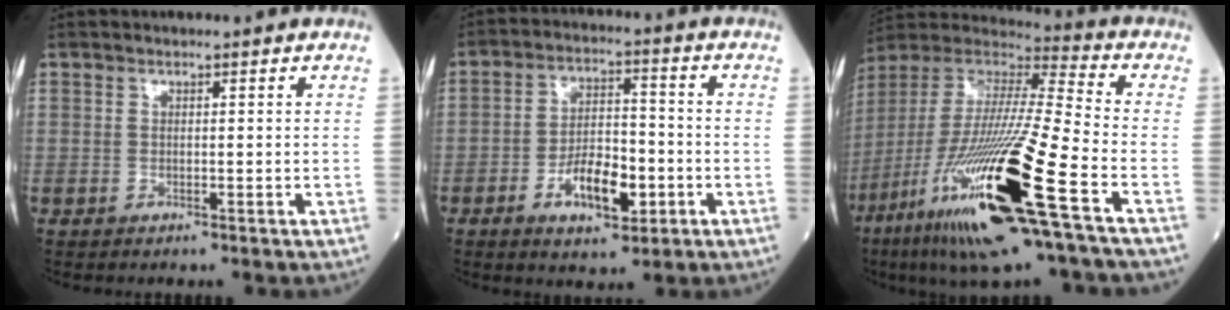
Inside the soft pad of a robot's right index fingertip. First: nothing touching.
{"total": 9.2, "force": [-3.3, 3.7, 7.7], "torque": [-0.141, 0.005, -0.055]}
{"total": 26.6, "force": [-11.0, 1.5, 24.2], "torque": [-0.494, -0.062, -0.208]}